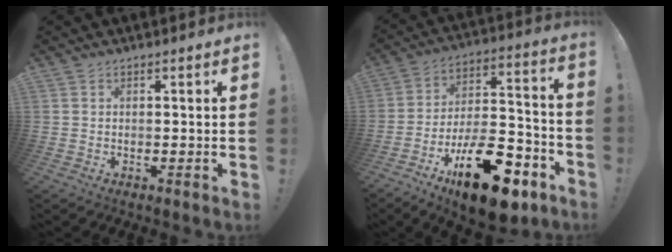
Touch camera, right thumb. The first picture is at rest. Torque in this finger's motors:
{"motor_torque": [2.67, 1.97, 0.19, -0.02, 0.17]}